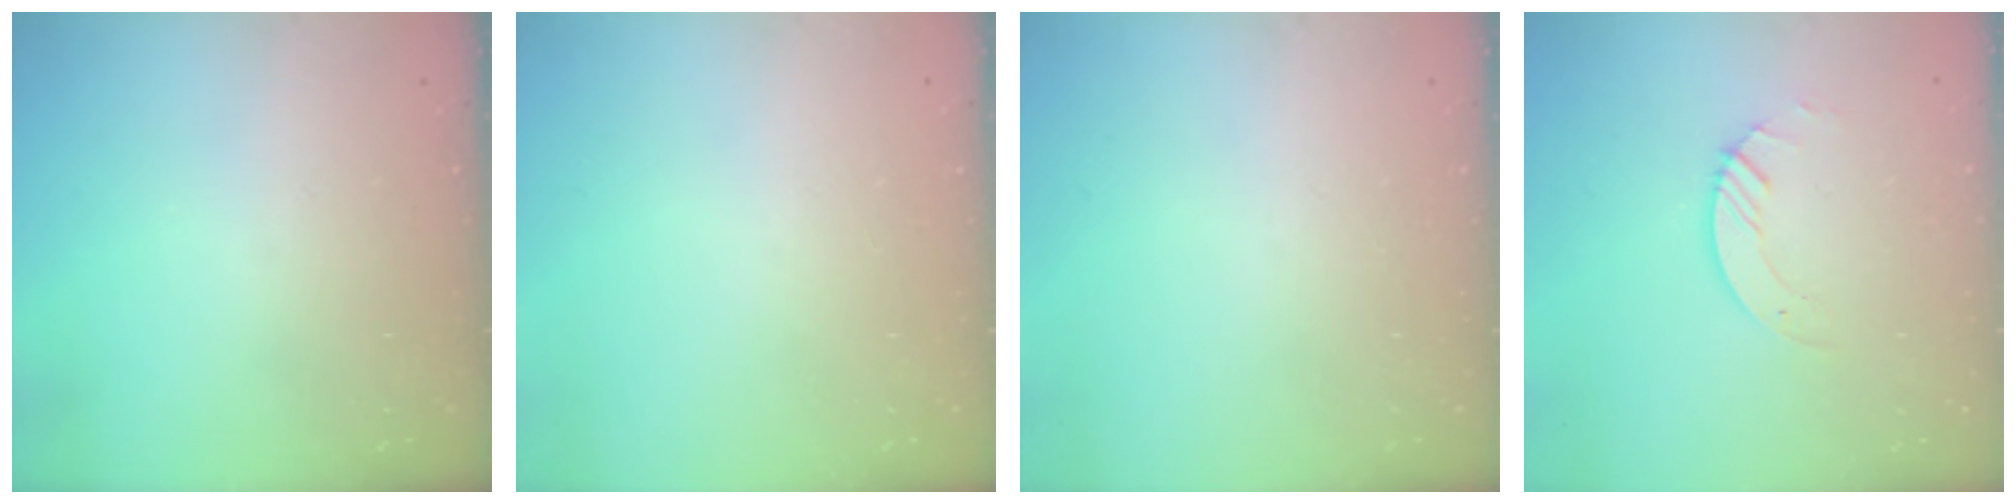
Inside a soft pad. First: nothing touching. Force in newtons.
{"total": 0.0}
{"total": 0.0}
{"total": 2.8, "press": 2.8, "slide": 0.3}